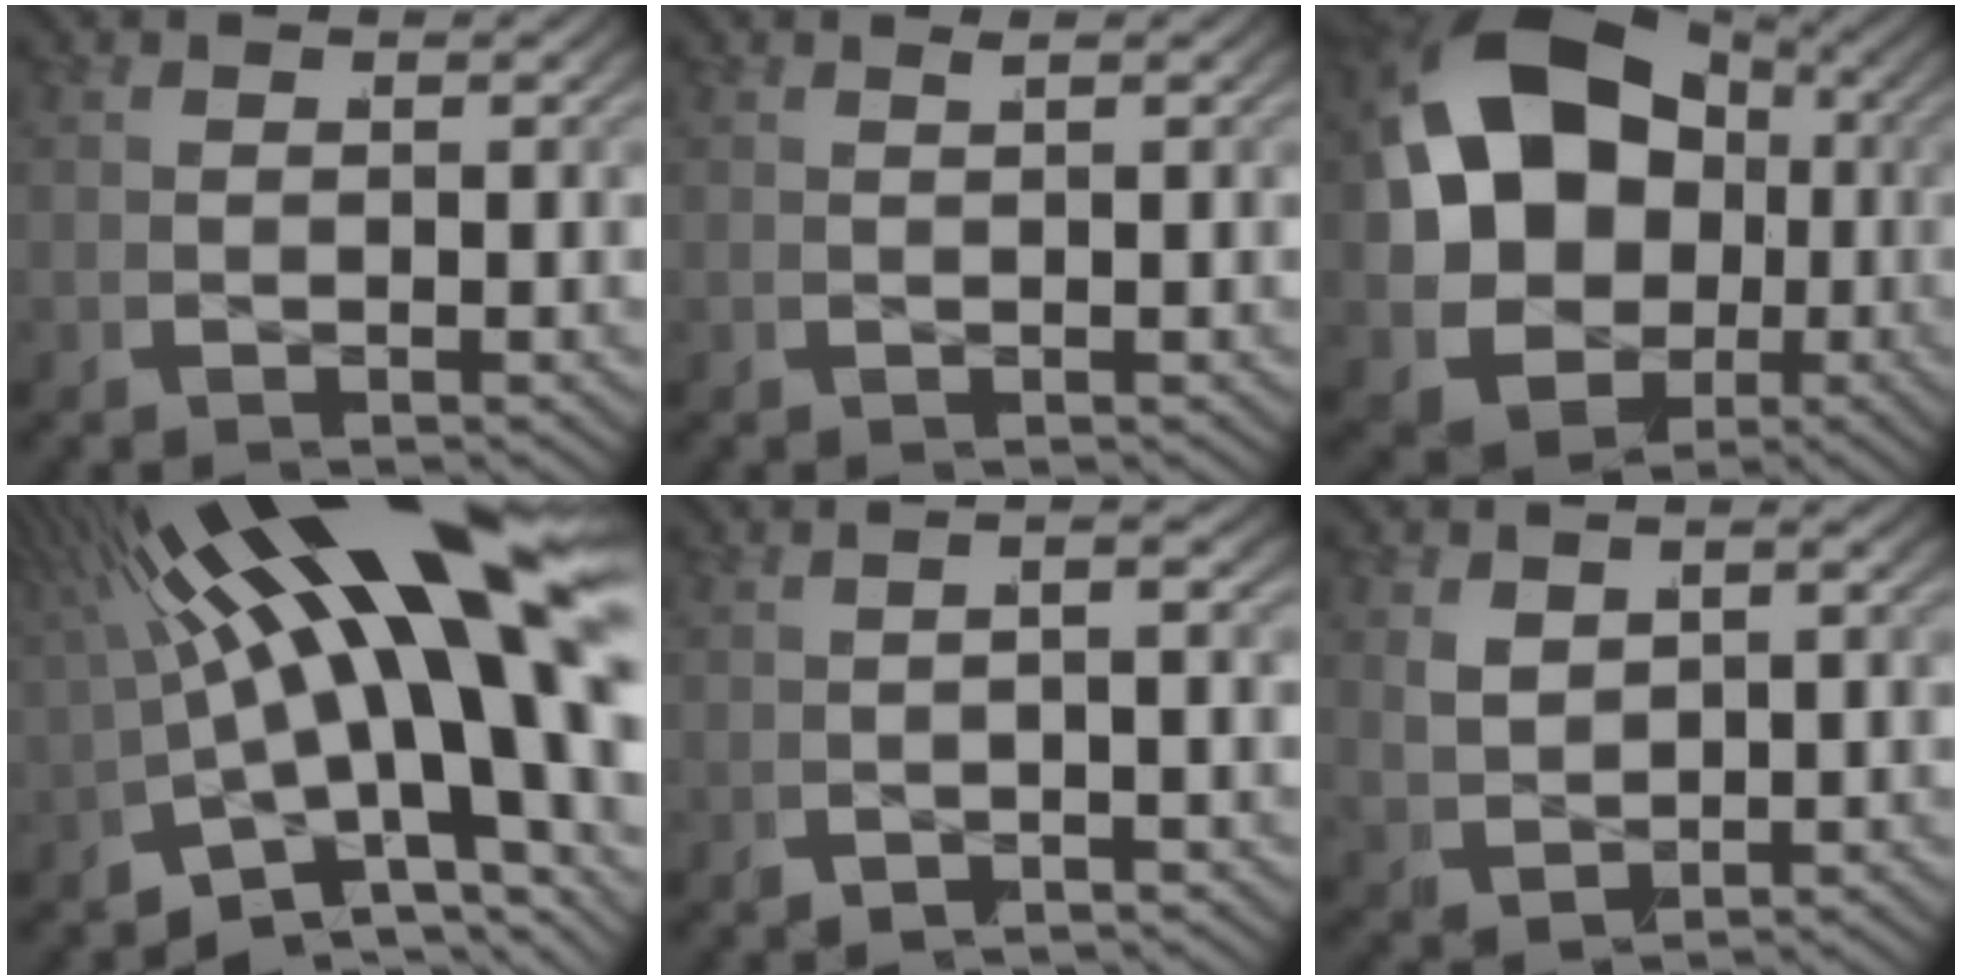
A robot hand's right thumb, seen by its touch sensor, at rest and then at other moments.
{"total": 0.9, "force": [0.3, -0.8, -0.2], "torque": [0.009, 0.011, 0.005]}
{"total": 19.2, "force": [-2.4, 15.1, 11.6], "torque": [-0.296, -0.081, -0.019]}
{"total": 15.6, "force": [0.8, 6.9, 14.0], "torque": [-0.249, 0.003, 0.013]}
{"total": 1.0, "force": [-0.8, -0.7, 0.3], "torque": [-0.017, 0.009, -0.017]}
{"total": 2.6, "force": [0.1, 1.8, 1.8], "torque": [-0.052, -0.016, 0.013]}